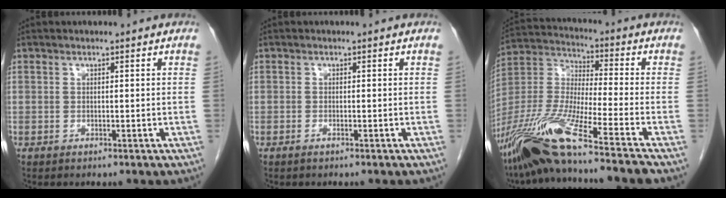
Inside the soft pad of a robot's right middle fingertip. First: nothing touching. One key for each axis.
{"total": 0.6, "fx": -0.5, "fy": 0.0, "fz": 0.4, "tx": -0.010, "ty": 0.000, "tz": -0.009}
{"total": 18.3, "fx": -13.5, "fy": -0.9, "fz": 12.3, "tx": -0.275, "ty": -0.037, "tz": -0.257}